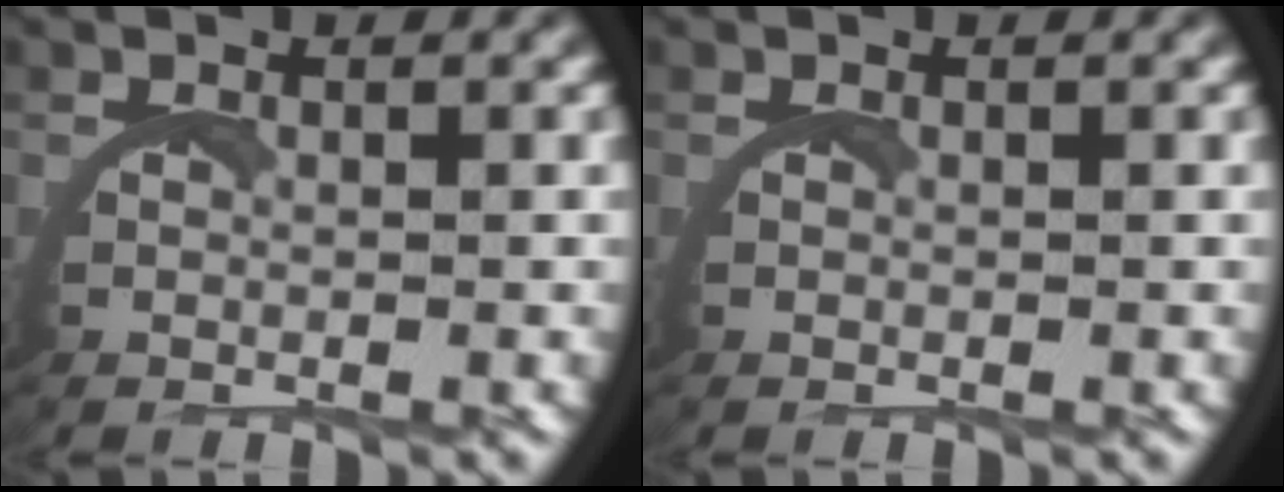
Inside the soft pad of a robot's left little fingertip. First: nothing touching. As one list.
[{"total": 0.0}]